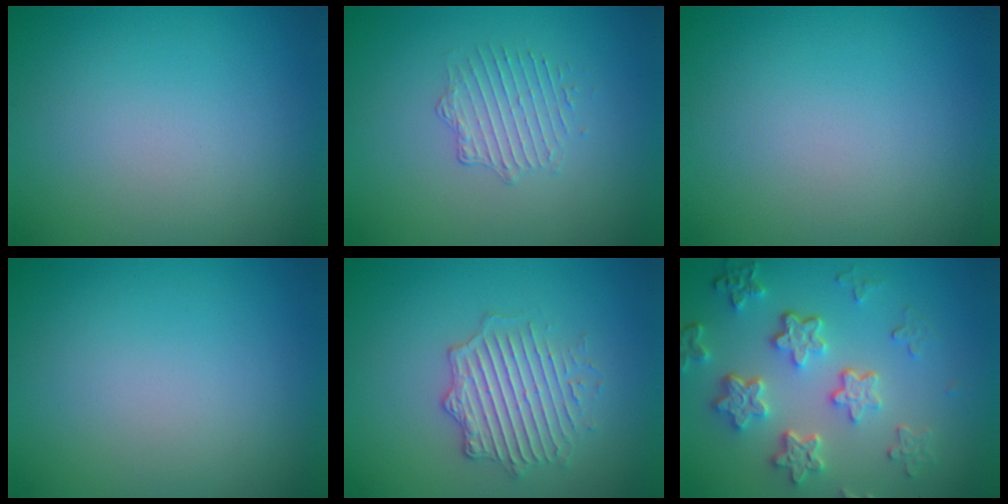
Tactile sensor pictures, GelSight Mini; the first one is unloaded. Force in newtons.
{"total": 1.7, "press": 1.1, "slide": 1.3}
{"total": 0.0}
{"total": 0.0}
{"total": 3.6, "press": 3.3, "slide": 1.6}
{"total": 5.7, "press": 4.3, "slide": 3.7}